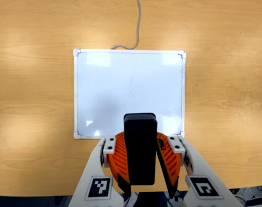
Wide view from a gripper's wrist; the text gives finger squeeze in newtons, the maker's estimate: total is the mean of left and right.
{"total": 9.4, "left": 9.1, "right": 9.8}